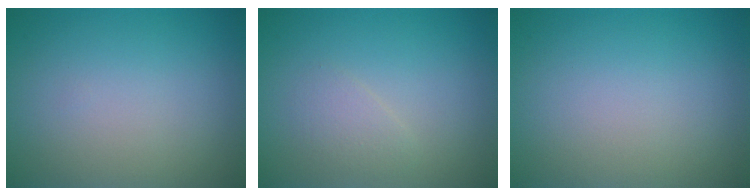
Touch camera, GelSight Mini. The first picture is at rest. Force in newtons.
{"total": 1.4, "press": 1.4, "slide": 0.0}
{"total": 0.0}